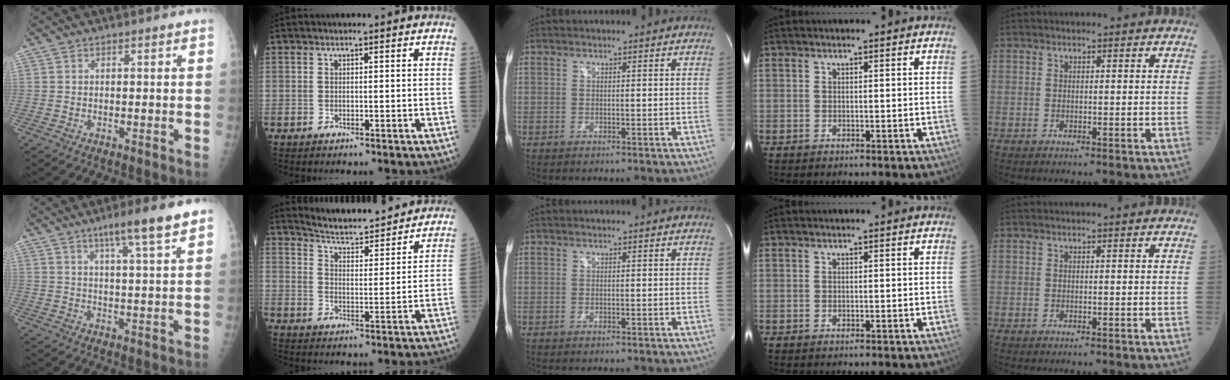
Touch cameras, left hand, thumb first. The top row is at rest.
{"thumb": {"total": 8.3, "force": [5.2, 0.2, 6.4], "torque": [-0.100, -0.021, 0.081]}, "index": {"total": 15.1, "force": [14.4, 1.5, 4.3], "torque": [-0.064, -0.004, 0.195]}}